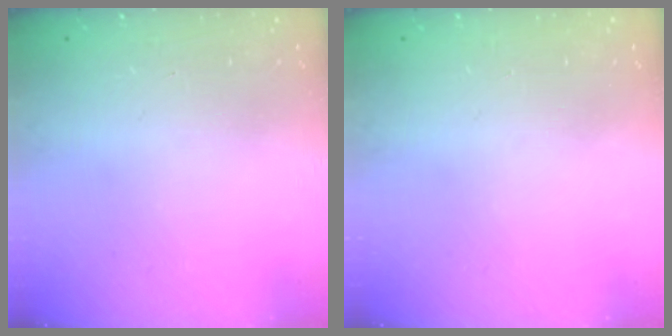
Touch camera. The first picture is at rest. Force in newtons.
{"total": 0.0}